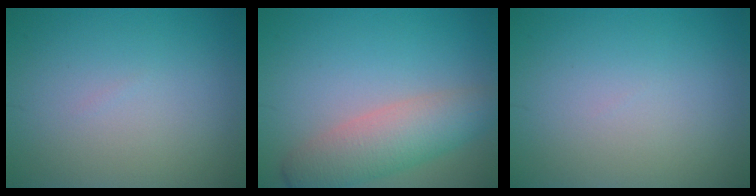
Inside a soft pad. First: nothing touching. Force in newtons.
{"total": 5.2, "press": 5.2, "slide": 0.2}
{"total": 0.0}